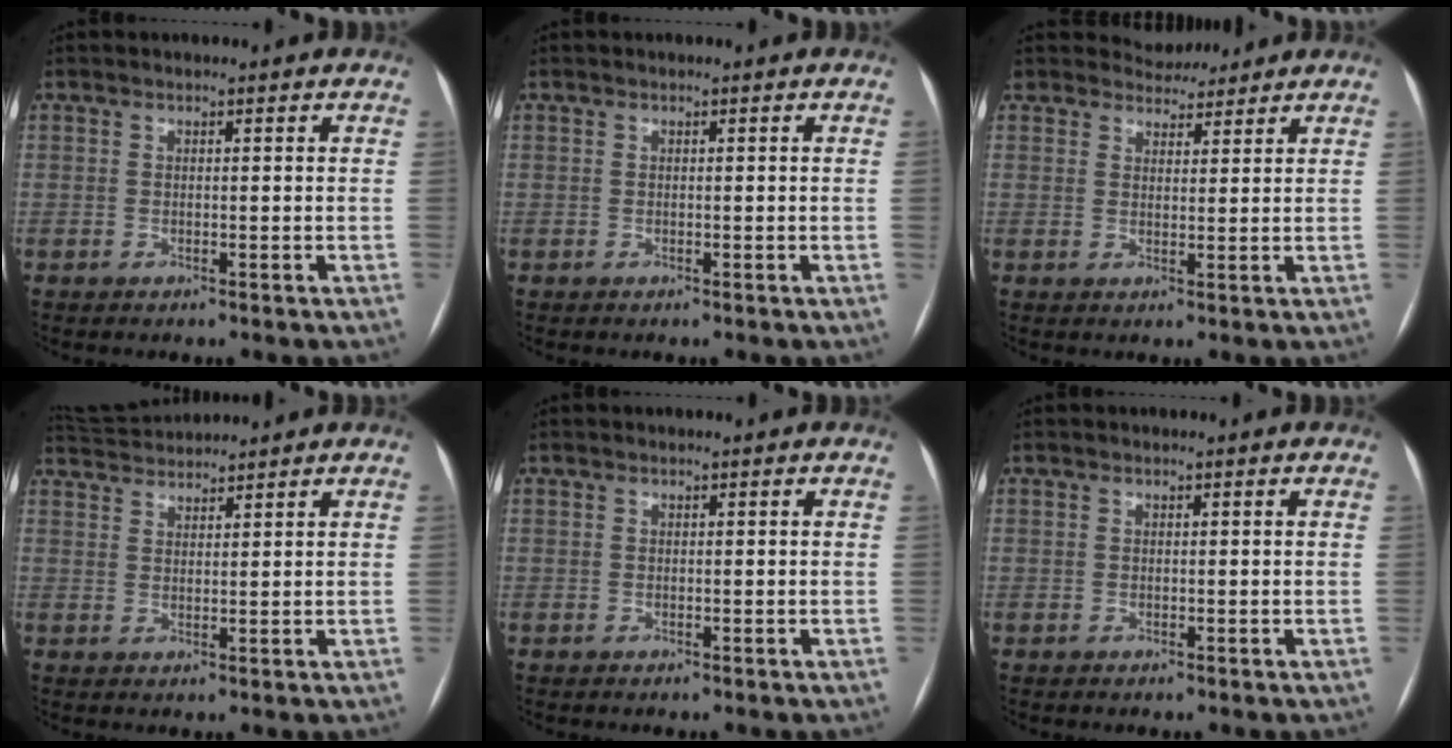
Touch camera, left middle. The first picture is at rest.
{"total": 0.0}
{"total": 3.8, "force": [3.6, 1.1, -0.5], "torque": [0.006, 0.007, 0.057]}
{"total": 5.2, "force": [5.1, -0.2, 0.4], "torque": [-0.014, 0.029, 0.097]}
{"total": 0.0}
{"total": 0.0}